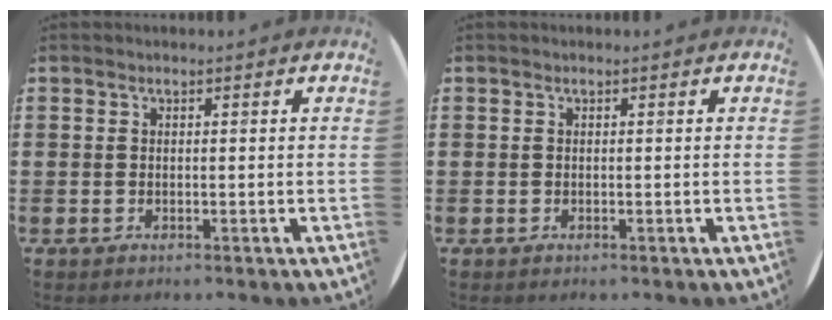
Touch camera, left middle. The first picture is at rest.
{"total": 0.0}